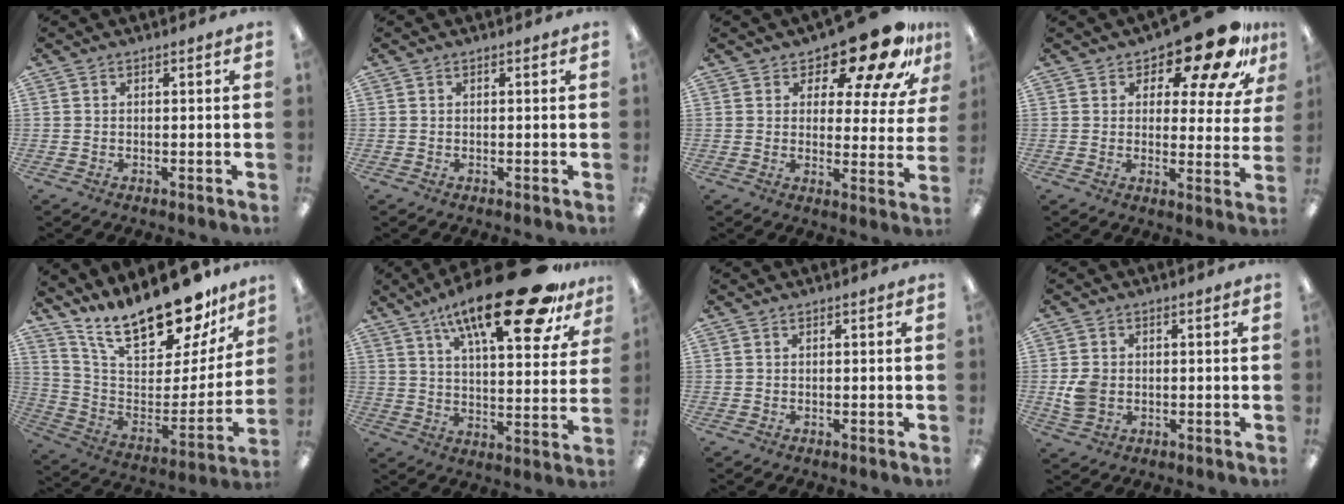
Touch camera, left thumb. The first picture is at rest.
{"total": 0.0}
{"total": 16.0, "force": [12.0, 5.5, 9.0], "torque": [-0.133, -0.085, 0.200]}
{"total": 15.1, "force": [10.8, 5.8, 8.8], "torque": [-0.126, -0.075, 0.180]}
{"total": 22.3, "force": [18.1, 7.5, 10.7], "torque": [-0.169, -0.134, 0.309]}
{"total": 23.3, "force": [15.4, 6.5, 16.2], "torque": [-0.251, -0.085, 0.246]}
{"total": 0.0}
{"total": 5.2, "force": [-0.5, 4.3, 2.8], "torque": [-0.048, 0.004, -0.007]}